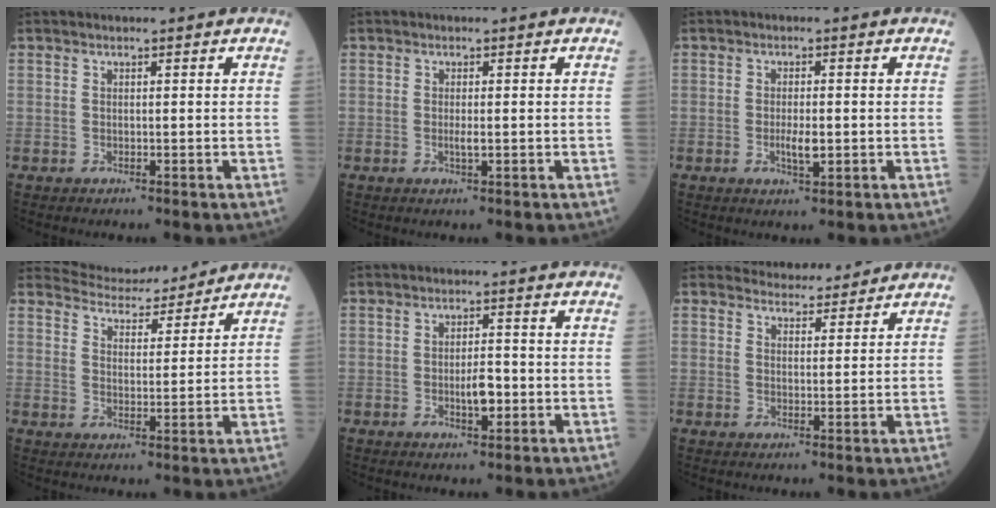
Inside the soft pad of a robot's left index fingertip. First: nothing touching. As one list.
[{"total": 0.8, "force": [-0.2, 0.1, 0.8], "torque": [-0.016, -0.006, -0.003]}, {"total": 2.4, "force": [-0.6, 0.6, 2.2], "torque": [-0.044, -0.006, -0.009]}, {"total": 9.3, "force": [9.1, 1.6, 0.9], "torque": [-0.020, 0.012, 0.139]}, {"total": 3.4, "force": [-1.0, 1.1, 3.0], "torque": [-0.049, -0.002, -0.017]}, {"total": 6.1, "force": [5.9, 1.5, 0.2], "torque": [0.003, 0.009, 0.077]}]